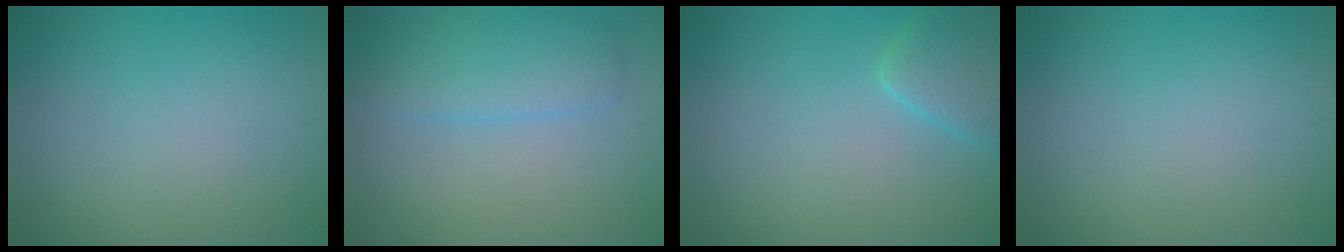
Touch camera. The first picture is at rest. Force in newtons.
{"total": 3.3, "press": 3.3, "slide": 0.1}
{"total": 3.1, "press": 3.1, "slide": 0.2}
{"total": 0.0}